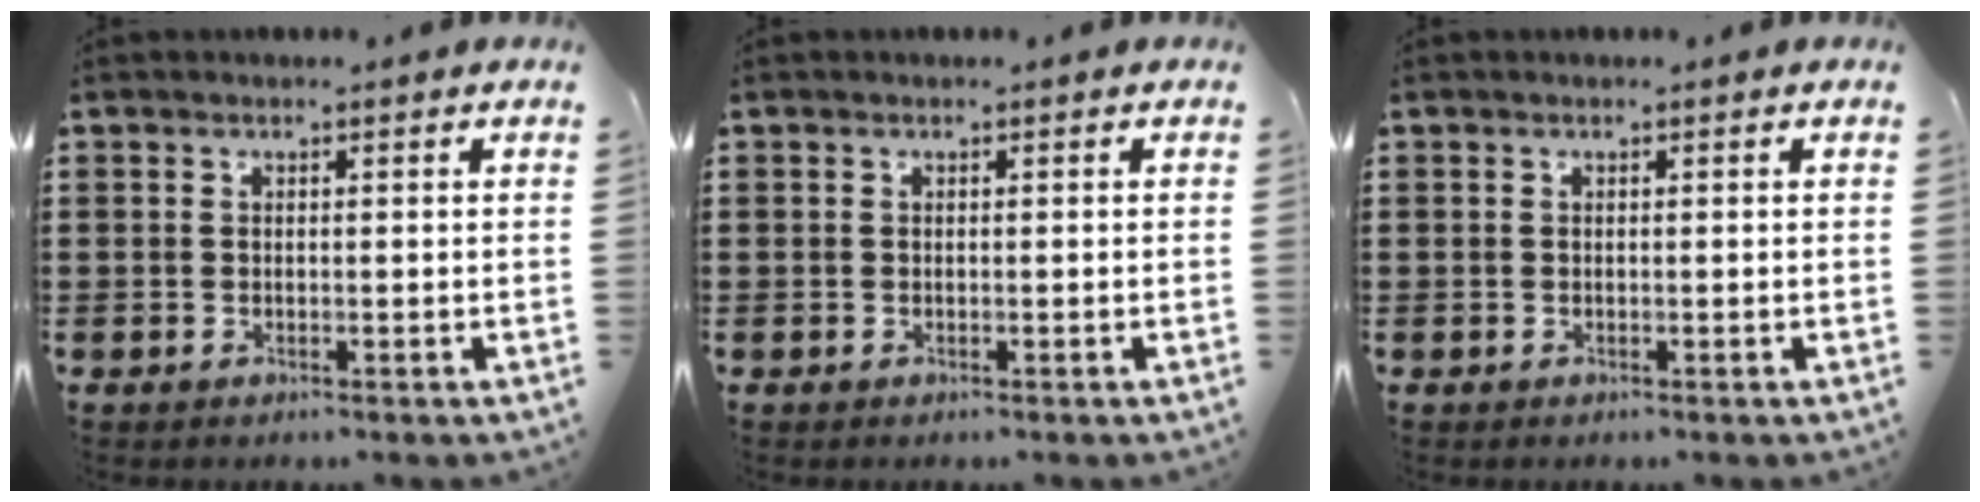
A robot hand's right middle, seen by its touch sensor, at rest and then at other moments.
{"total": 0.0}
{"total": 0.0}